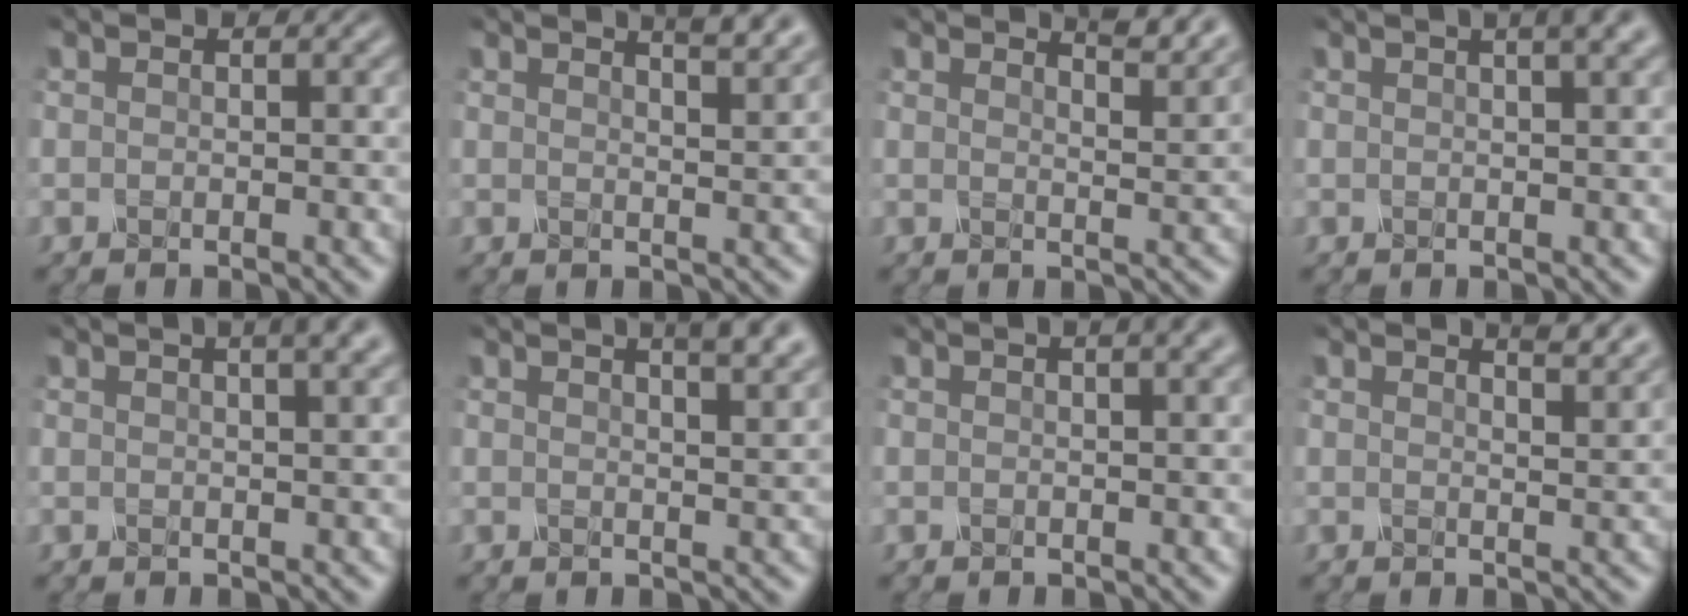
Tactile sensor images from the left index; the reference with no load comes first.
{"total": 4.2, "force": [3.3, 1.1, 2.4], "torque": [-0.013, 0.019, 0.017]}
{"total": 3.8, "force": [3.3, 0.6, 1.8], "torque": [-0.016, 0.002, 0.038]}
{"total": 4.5, "force": [2.6, 1.5, 3.4], "torque": [-0.024, 0.022, 0.004]}
{"total": 5.1, "force": [3.0, 1.9, 3.7], "torque": [-0.023, 0.029, 0.003]}
{"total": 5.6, "force": [3.7, 2.0, 3.8], "torque": [-0.021, 0.032, 0.018]}
{"total": 2.8, "force": [1.6, 1.0, 2.1], "torque": [-0.011, 0.008, 0.003]}
{"total": 3.4, "force": [2.8, 0.8, 1.7], "torque": [-0.011, 0.014, 0.017]}